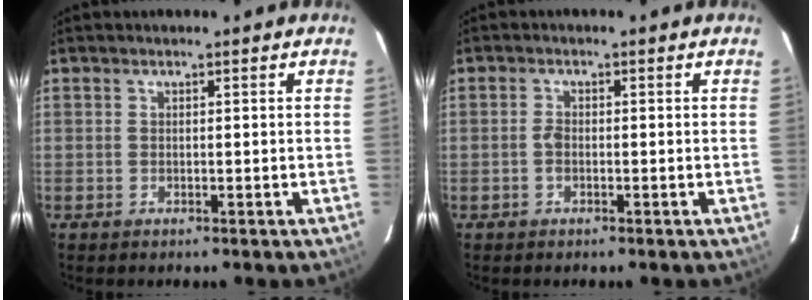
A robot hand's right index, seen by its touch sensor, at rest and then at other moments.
{"total": 1.6, "force": [-0.5, 0.9, 1.2], "torque": [-0.026, 0.003, -0.011]}